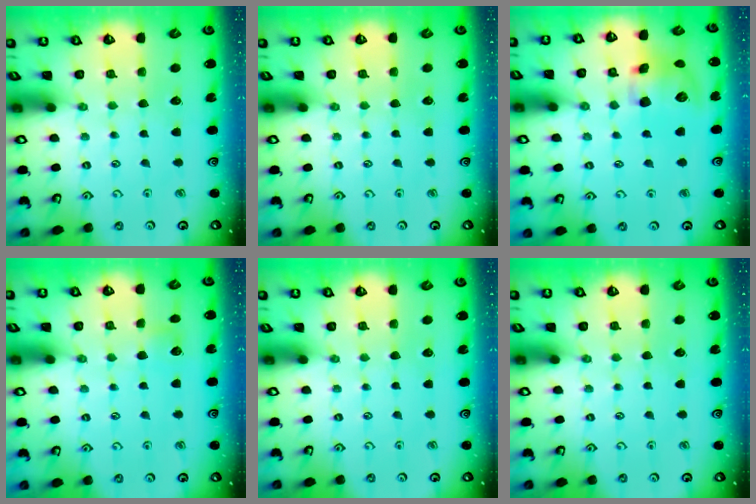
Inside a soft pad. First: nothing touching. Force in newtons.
{"total": 0.0}
{"total": 11.9, "press": 11.8, "slide": 1.9}
{"total": 3.9, "press": 3.9, "slide": 0.4}
{"total": 0.0}
{"total": 0.0}